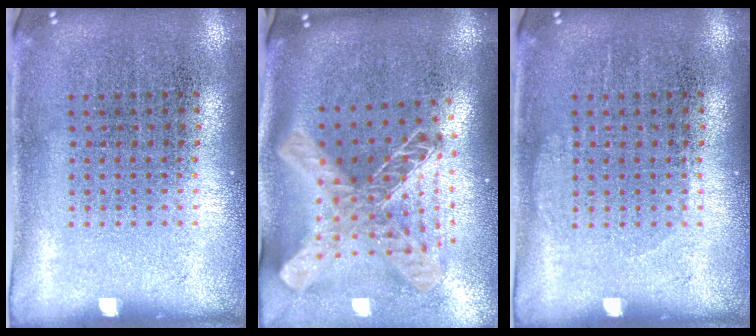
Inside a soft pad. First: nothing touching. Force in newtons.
{"total": 2.6, "press": 1.9, "slide": 1.8}
{"total": 0.7, "press": 0.7, "slide": 0.2}